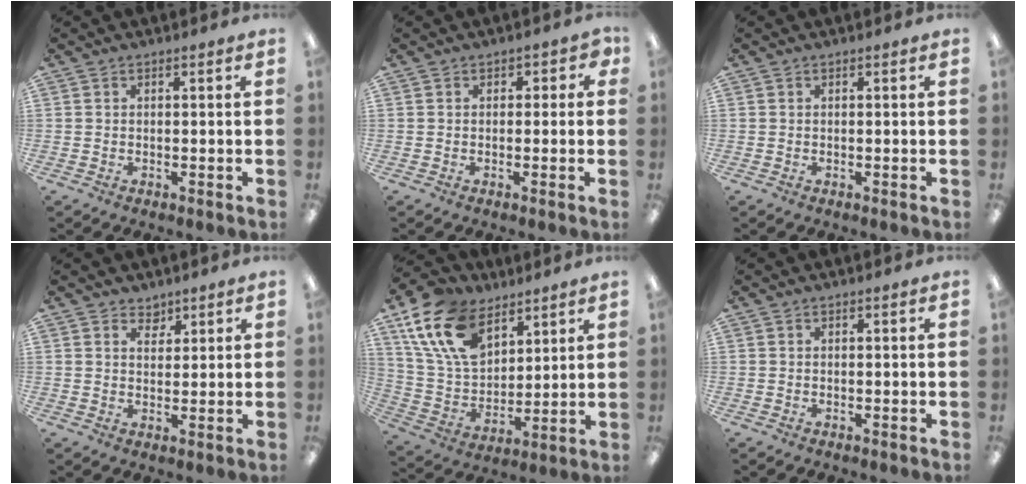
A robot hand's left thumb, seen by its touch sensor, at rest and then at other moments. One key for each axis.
{"total": 2.0, "fx": 0.3, "fy": 1.7, "fz": 1.1, "tx": -0.013, "ty": 0.004, "tz": 0.001}
{"total": 0.0}
{"total": 3.2, "fx": 2.5, "fy": 1.9, "fz": 0.4, "tx": 0.002, "ty": -0.013, "tz": 0.045}
{"total": 19.0, "fx": 10.9, "fy": 11.5, "fz": 10.6, "tx": -0.224, "ty": -0.035, "tz": 0.201}
{"total": 0.0}